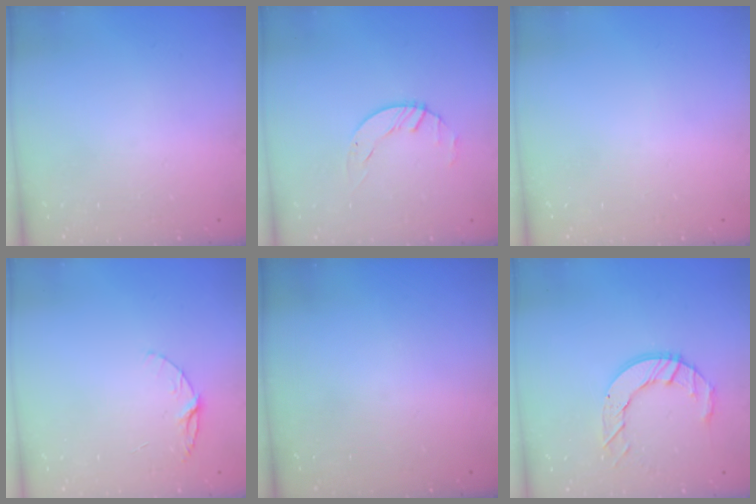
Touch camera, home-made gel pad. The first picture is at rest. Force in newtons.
{"total": 1.4, "press": 1.4, "slide": 0.2}
{"total": 0.0}
{"total": 6.0, "press": 6.0, "slide": 0.6}
{"total": 0.0}
{"total": 9.1, "press": 9.1, "slide": 0.9}